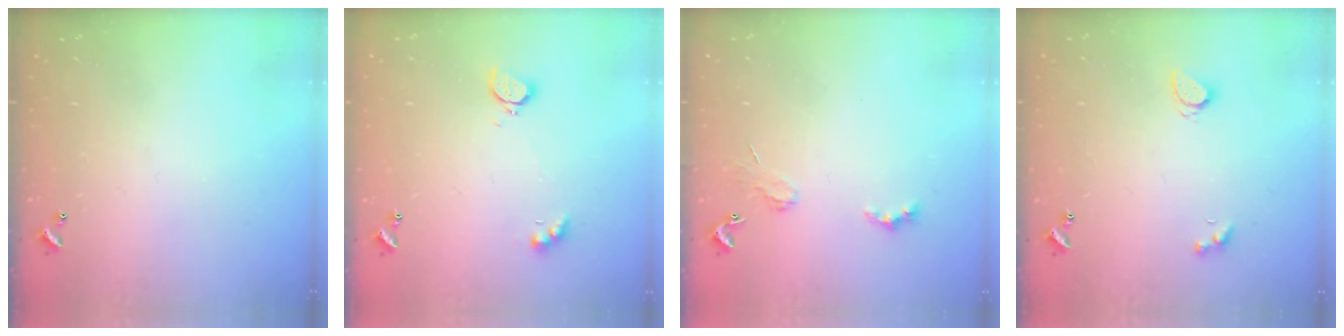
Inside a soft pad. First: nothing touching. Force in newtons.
{"total": 2.8, "press": 2.7, "slide": 0.6}
{"total": 2.0, "press": 1.9, "slide": 0.4}
{"total": 2.1, "press": 2.0, "slide": 0.4}